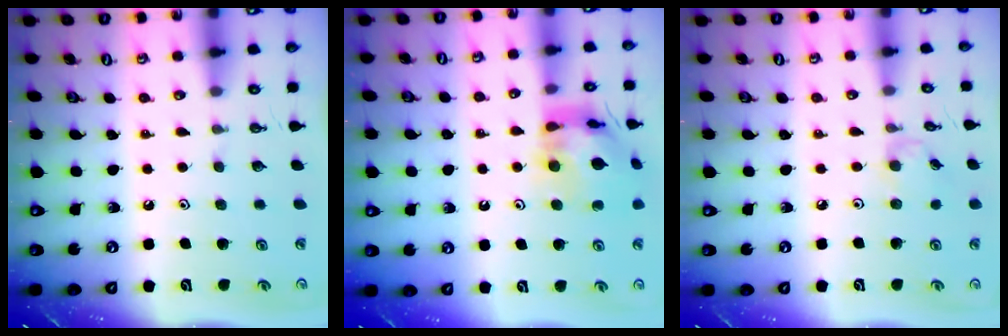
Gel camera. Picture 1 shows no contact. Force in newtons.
{"total": 12.3, "press": 12.2, "slide": 1.1}
{"total": 1.9, "press": 1.9, "slide": 0.4}